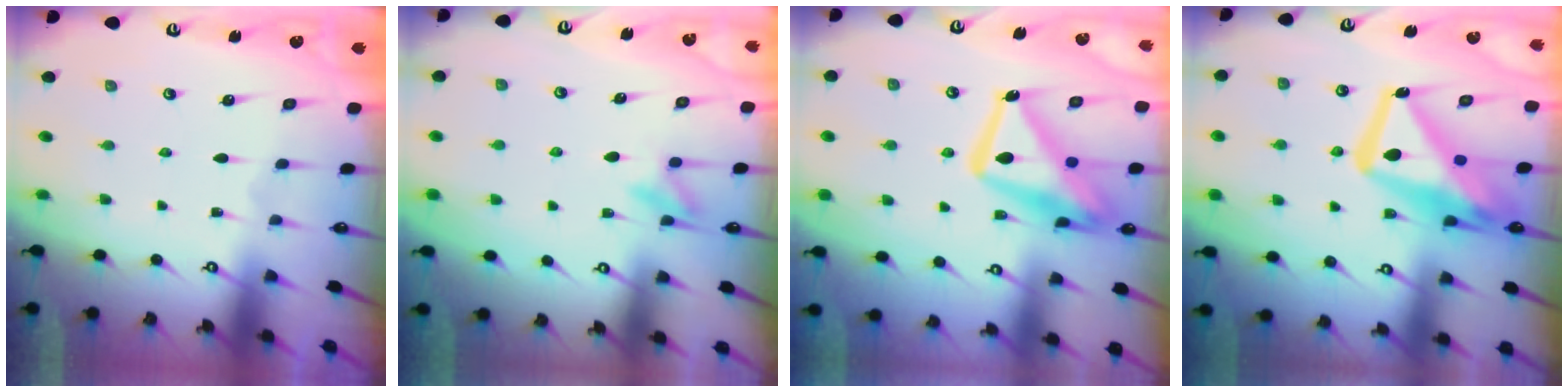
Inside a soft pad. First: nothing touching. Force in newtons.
{"total": 8.7, "press": 8.7, "slide": 0.8}
{"total": 17.7, "press": 17.7, "slide": 1.6}
{"total": 16.8, "press": 16.8, "slide": 1.5}